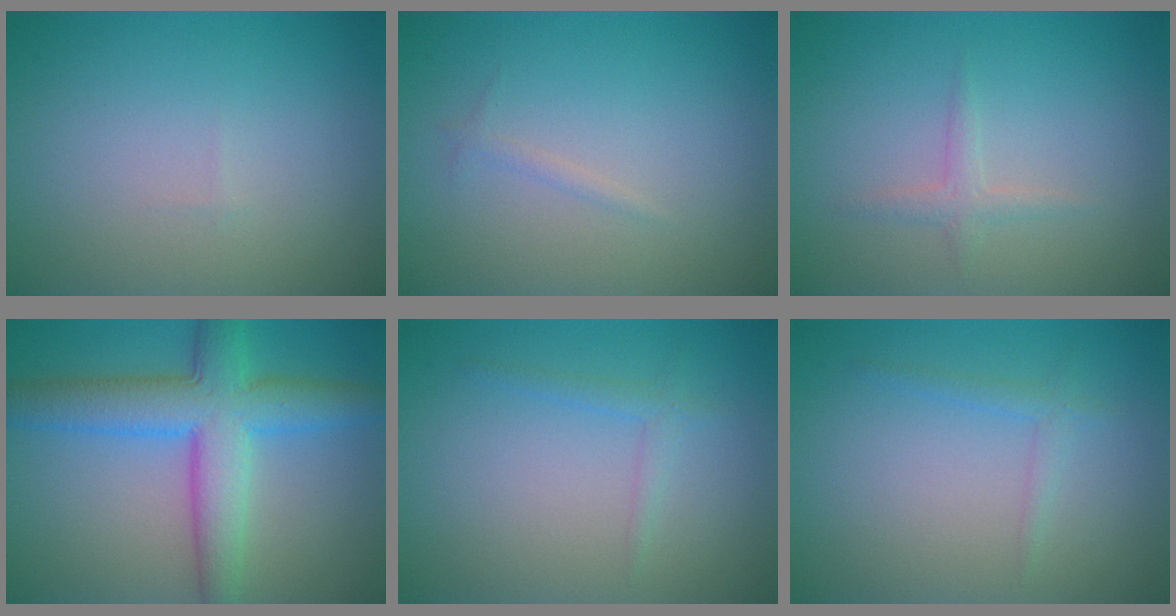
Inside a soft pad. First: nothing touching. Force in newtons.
{"total": 0.6, "press": 0.6, "slide": 0.1}
{"total": 1.3, "press": 1.3, "slide": 0.1}
{"total": 7.3, "press": 7.3, "slide": 0.1}
{"total": 1.2, "press": 1.2, "slide": 0.1}
{"total": 1.2, "press": 1.2, "slide": 0.1}